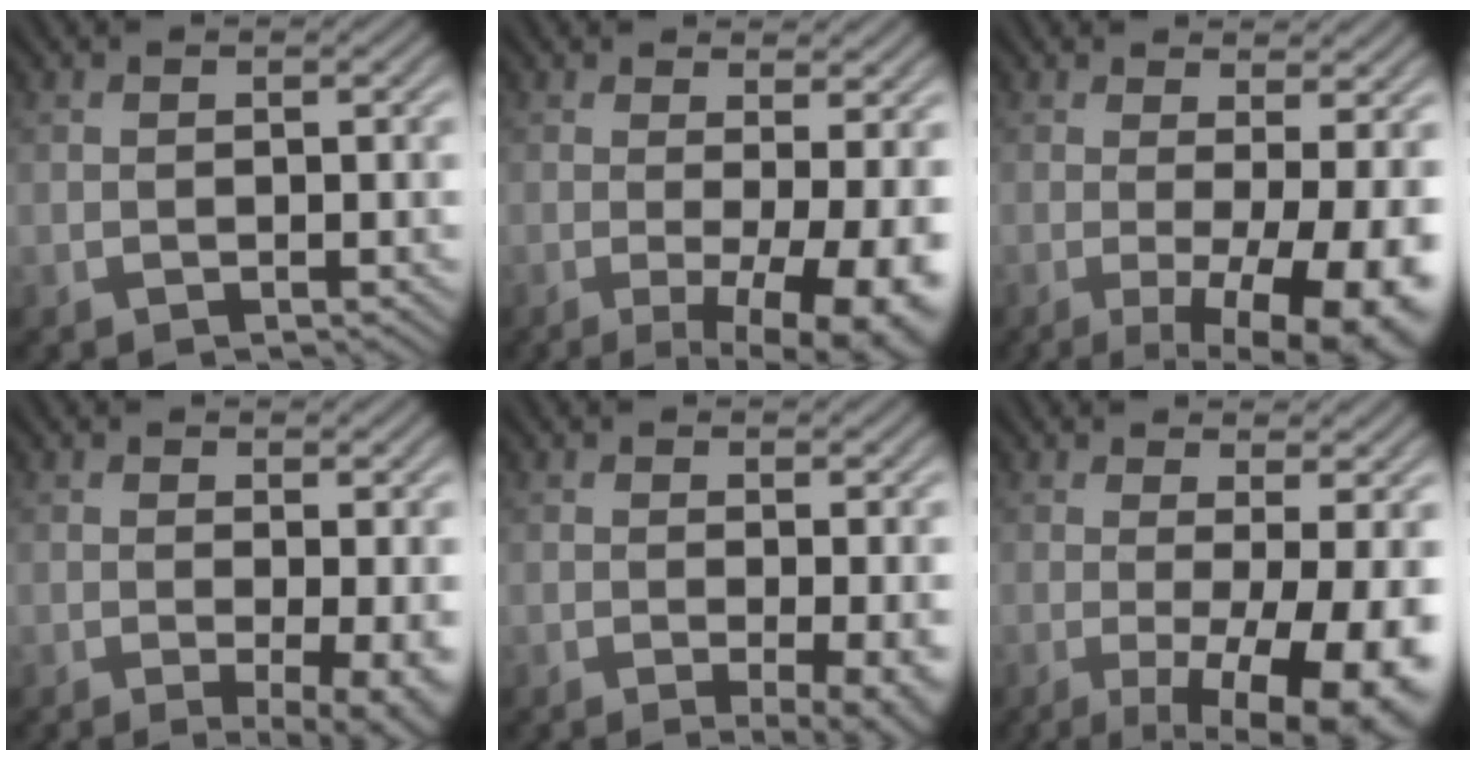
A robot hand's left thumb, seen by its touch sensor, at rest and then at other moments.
{"total": 9.5, "force": [-1.2, 2.5, 9.1], "torque": [-0.117, -0.003, -0.009]}
{"total": 10.7, "force": [-1.6, 2.8, 10.2], "torque": [-0.125, 0.001, -0.015]}
{"total": 4.9, "force": [-0.3, 1.1, 4.7], "torque": [-0.070, -0.009, -0.003]}
{"total": 4.2, "force": [-0.4, 0.9, 4.0], "torque": [-0.063, -0.009, -0.006]}
{"total": 11.8, "force": [-1.9, 3.3, 11.2], "torque": [-0.136, 0.001, -0.018]}